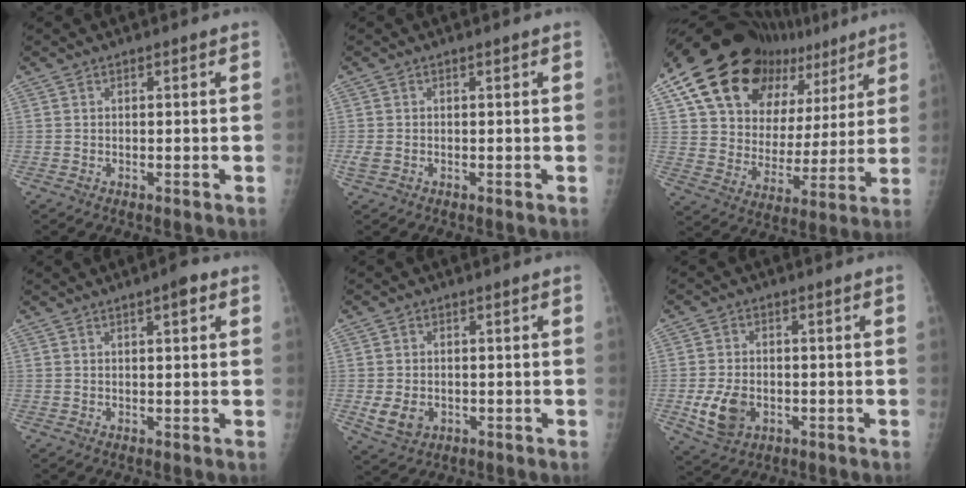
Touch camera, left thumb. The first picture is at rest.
{"total": 2.0, "force": [0.0, 1.3, 1.5], "torque": [-0.040, 0.005, 0.004]}
{"total": 23.5, "force": [14.1, 14.2, 12.3], "torque": [-0.152, -0.020, 0.235]}
{"total": 2.9, "force": [1.4, 0.8, 2.4], "torque": [-0.029, 0.000, 0.015]}
{"total": 5.1, "force": [-1.1, 4.0, 3.0], "torque": [-0.047, -0.002, -0.009]}
{"total": 7.8, "force": [-1.9, 5.6, 5.0], "torque": [-0.083, 0.001, -0.028]}